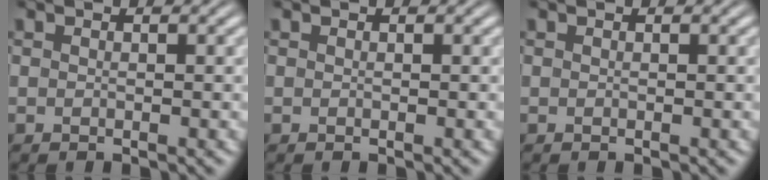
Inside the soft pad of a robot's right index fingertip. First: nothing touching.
{"total": 0.0}
{"total": 0.0}